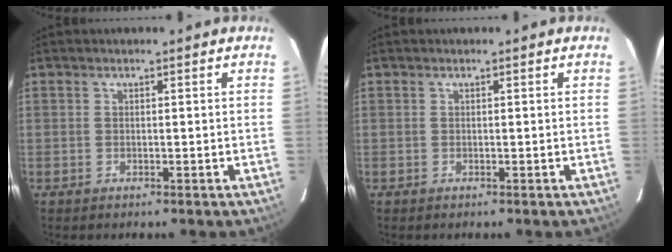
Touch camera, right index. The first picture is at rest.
{"total": 0.0}